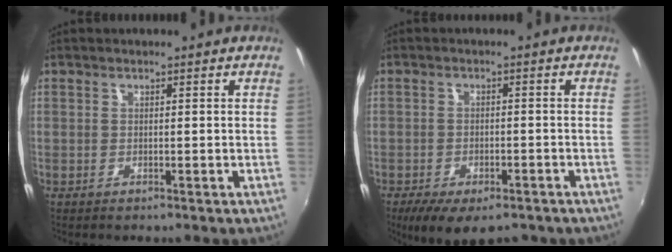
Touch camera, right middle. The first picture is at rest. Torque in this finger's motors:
{"motor_torque": [0.60, -0.59, 0.29, 0.08]}